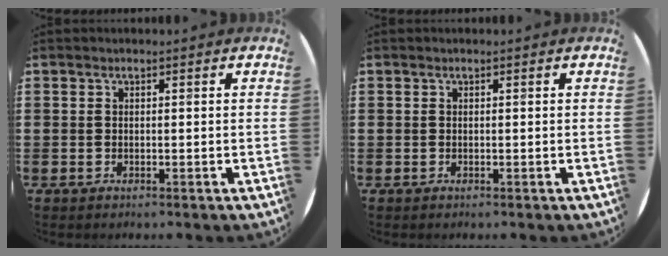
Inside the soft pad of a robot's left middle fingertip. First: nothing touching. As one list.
[{"total": 0.0}]